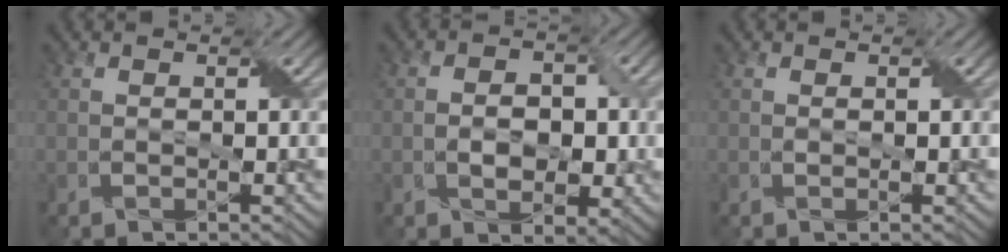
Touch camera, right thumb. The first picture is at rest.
{"total": 4.7, "force": [-0.7, 3.2, 3.5], "torque": [-0.046, -0.001, -0.010]}
{"total": 0.5, "force": [0.1, 0.1, 0.5], "torque": [-0.010, 0.001, 0.002]}